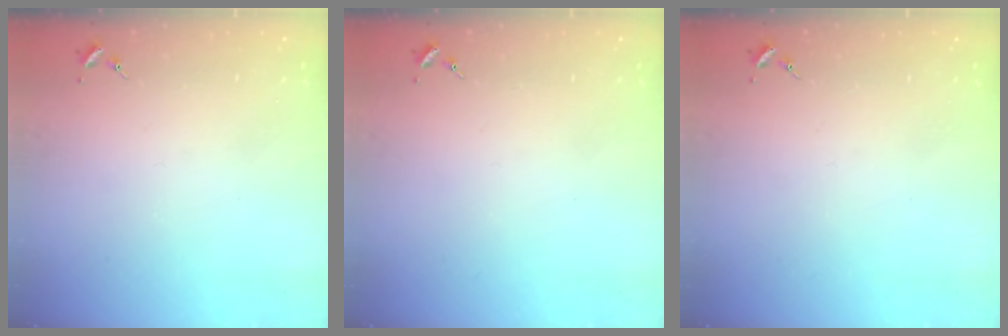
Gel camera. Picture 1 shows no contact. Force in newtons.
{"total": 0.0}
{"total": 0.0}